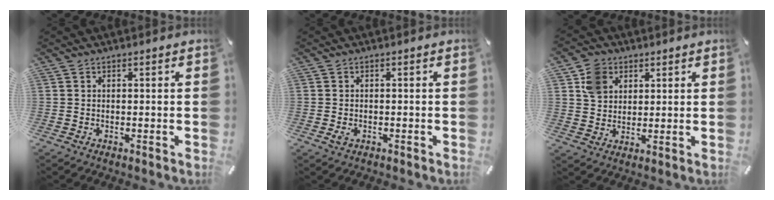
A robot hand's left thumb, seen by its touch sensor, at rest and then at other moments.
{"total": 1.7, "force": [-0.7, 1.0, 1.1], "torque": [-0.019, 0.001, -0.012]}
{"total": 7.1, "force": [2.8, 6.2, 2.3], "torque": [-0.047, 0.011, 0.055]}